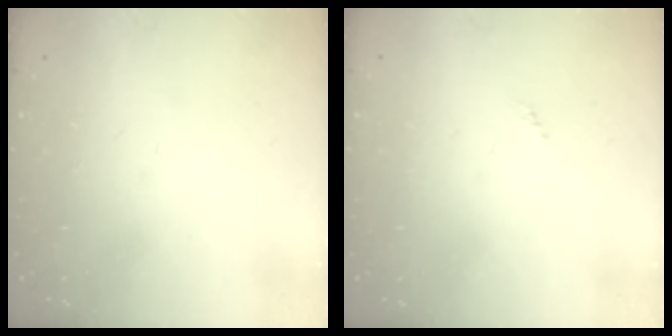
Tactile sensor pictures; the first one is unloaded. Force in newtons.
{"total": 0.0}